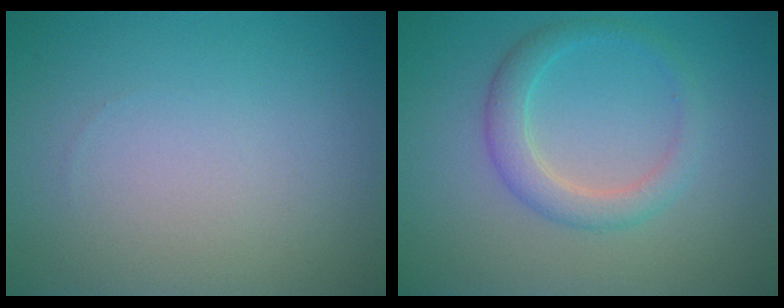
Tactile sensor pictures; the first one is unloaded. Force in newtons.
{"total": 2.8, "press": 2.8, "slide": 0.1}